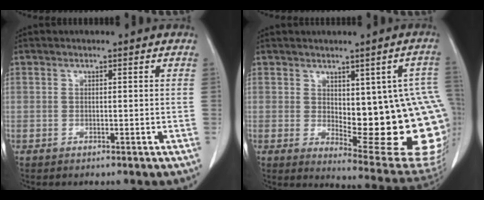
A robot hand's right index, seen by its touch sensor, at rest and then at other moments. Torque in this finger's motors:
{"motor_torque": [2.14, 0.00, 0.44, 0.08]}